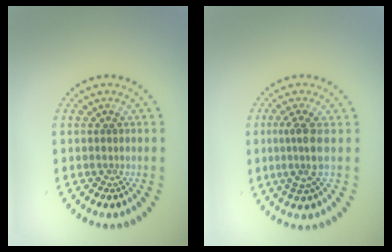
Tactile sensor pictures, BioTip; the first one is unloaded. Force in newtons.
{"total": 2.6, "press": 2.0, "slide": 1.7}